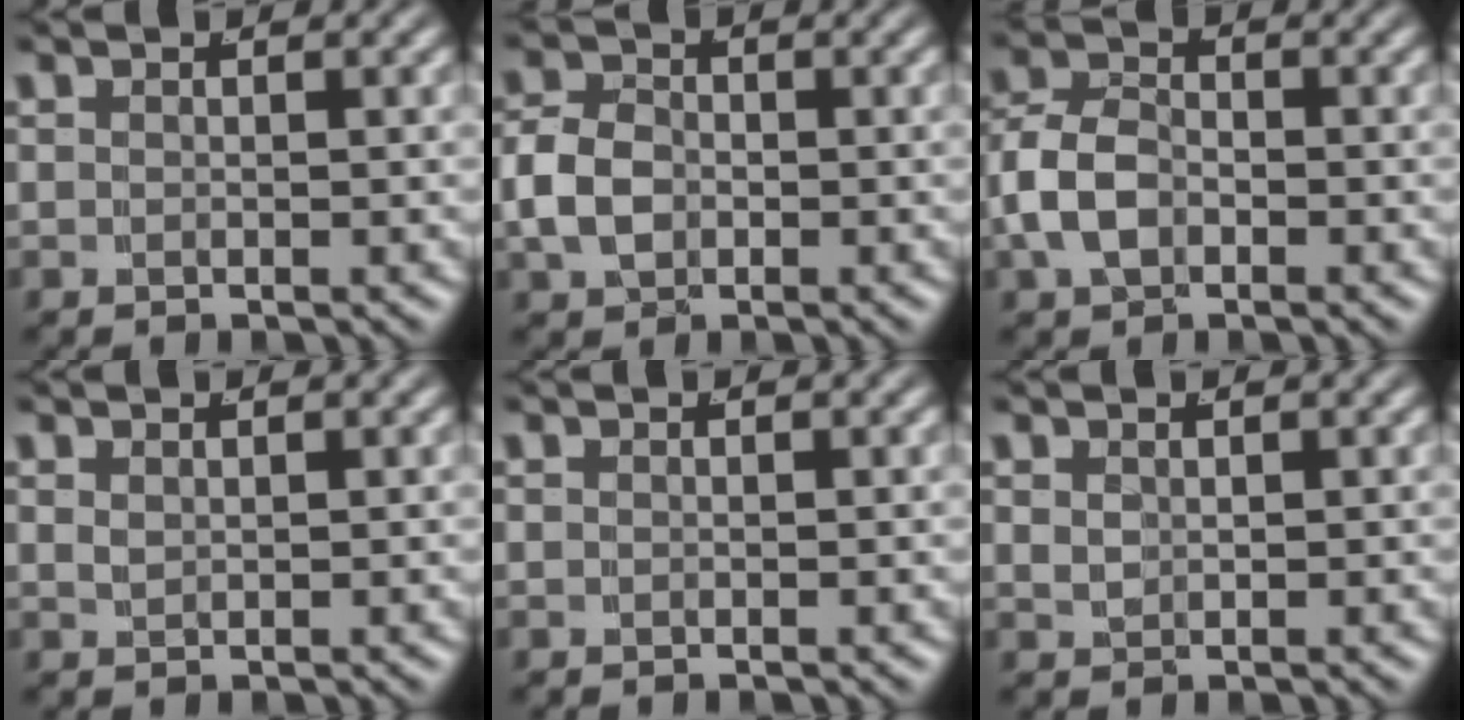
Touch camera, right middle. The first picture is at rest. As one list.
[{"total": 3.6, "force": [-0.5, 2.8, 2.1], "torque": [-0.053, -0.010, -0.001]}, {"total": 4.8, "force": [-0.7, 3.7, 2.9], "torque": [-0.073, -0.013, -0.004]}, {"total": 0.8, "force": [0.6, -0.5, 0.1], "torque": [0.001, -0.005, 0.023]}, {"total": 0.0}, {"total": 0.9, "force": [0.6, 0.3, 0.5], "torque": [-0.015, -0.011, 0.026]}]